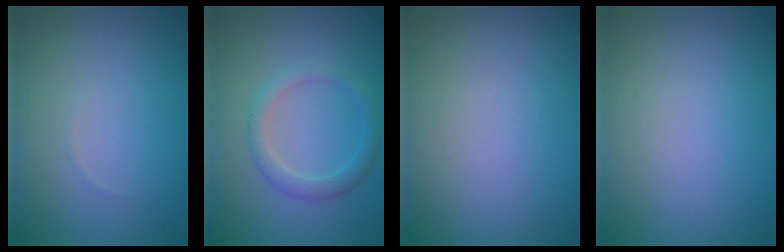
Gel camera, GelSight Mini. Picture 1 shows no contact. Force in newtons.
{"total": 2.1, "press": 2.1, "slide": 0.1}
{"total": 0.0}
{"total": 0.0}